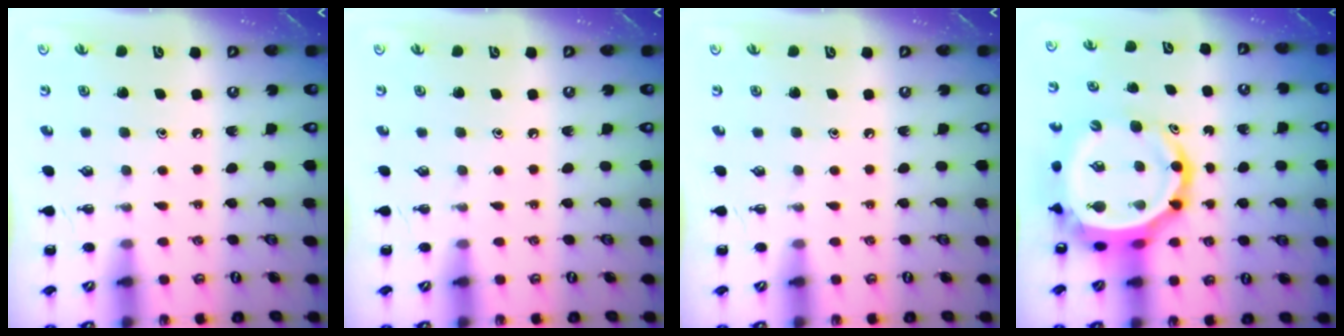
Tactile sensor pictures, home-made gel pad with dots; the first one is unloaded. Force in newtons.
{"total": 0.0}
{"total": 0.0}
{"total": 11.1, "press": 10.7, "slide": 3.0}